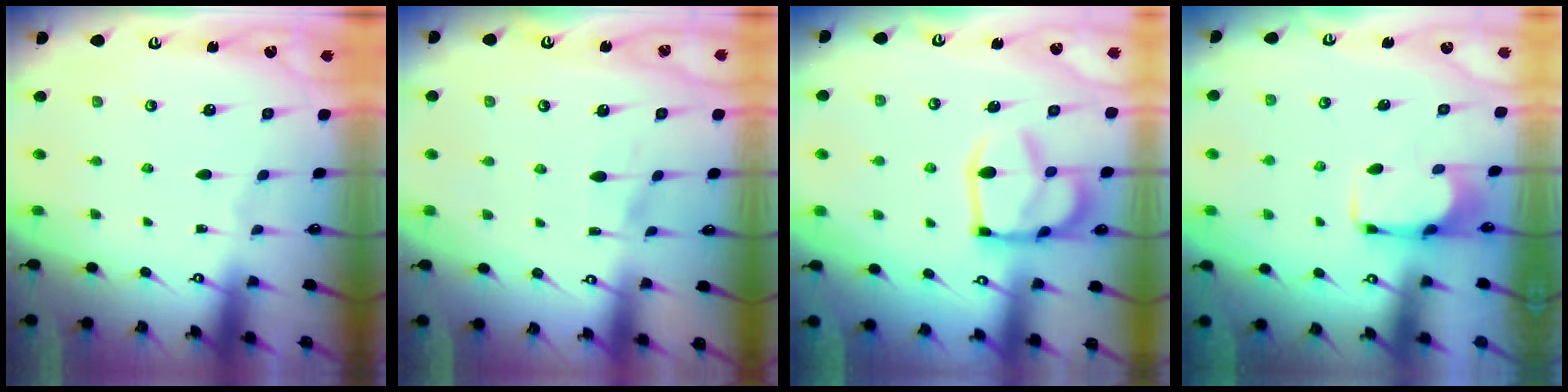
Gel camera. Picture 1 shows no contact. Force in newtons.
{"total": 3.4, "press": 3.4, "slide": 0.4}
{"total": 9.0, "press": 8.9, "slide": 1.5}
{"total": 2.7, "press": 2.6, "slide": 0.9}